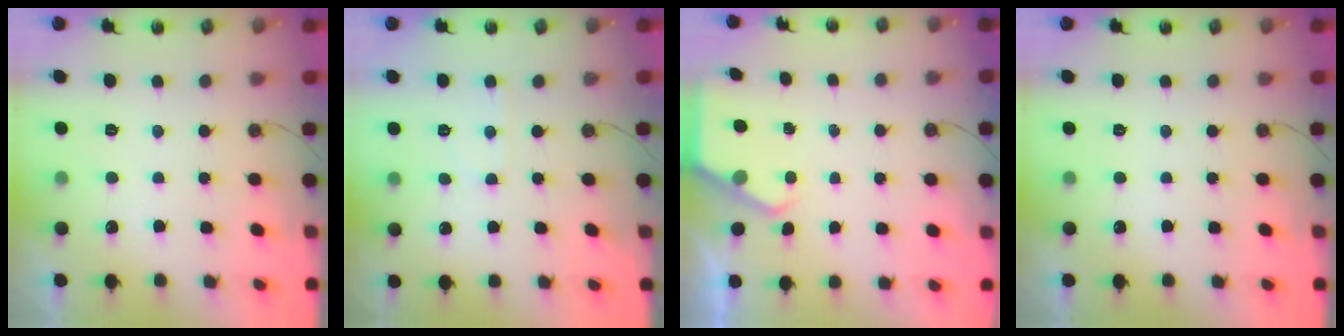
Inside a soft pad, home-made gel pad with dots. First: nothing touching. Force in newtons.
{"total": 2.5, "press": 2.5, "slide": 0.4}
{"total": 2.2, "press": 2.1, "slide": 0.3}
{"total": 0.0}